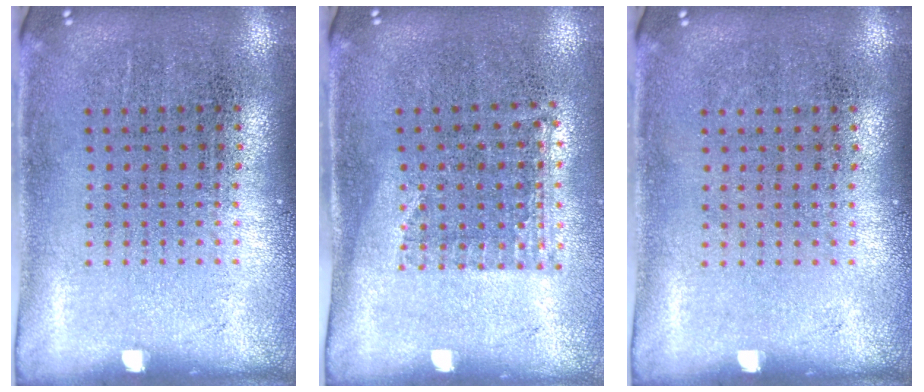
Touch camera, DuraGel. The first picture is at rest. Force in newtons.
{"total": 1.1, "press": 0.9, "slide": 0.6}
{"total": 0.0}